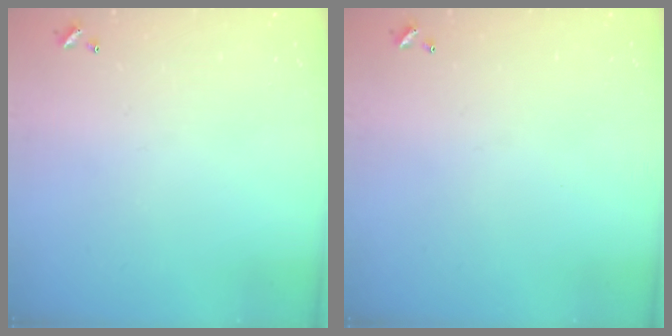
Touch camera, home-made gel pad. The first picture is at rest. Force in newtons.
{"total": 0.0}